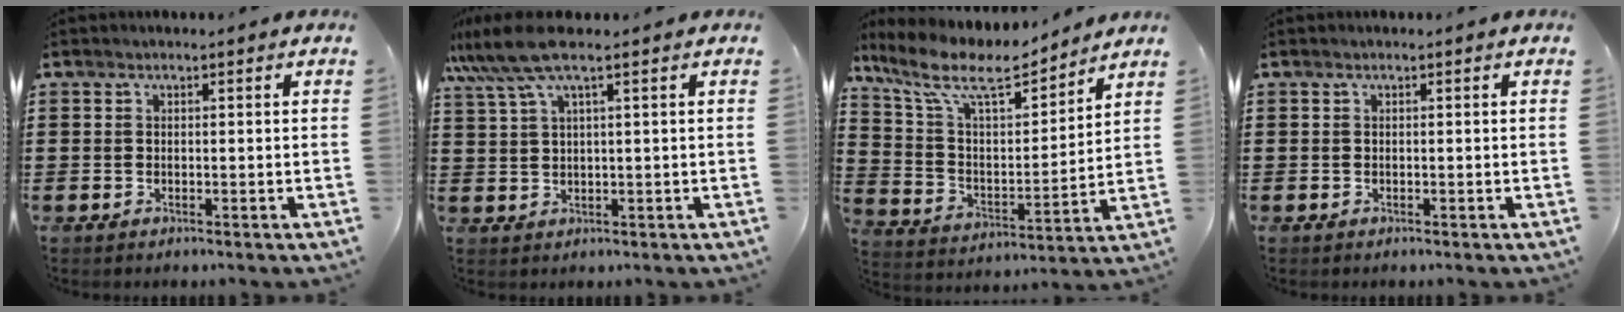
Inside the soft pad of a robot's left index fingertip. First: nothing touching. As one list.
[{"total": 6.0, "force": [3.3, 0.8, 4.9], "torque": [-0.119, -0.002, 0.055]}, {"total": 10.6, "force": [8.3, 3.2, 5.9], "torque": [-0.149, -0.039, 0.142]}, {"total": 0.0}]